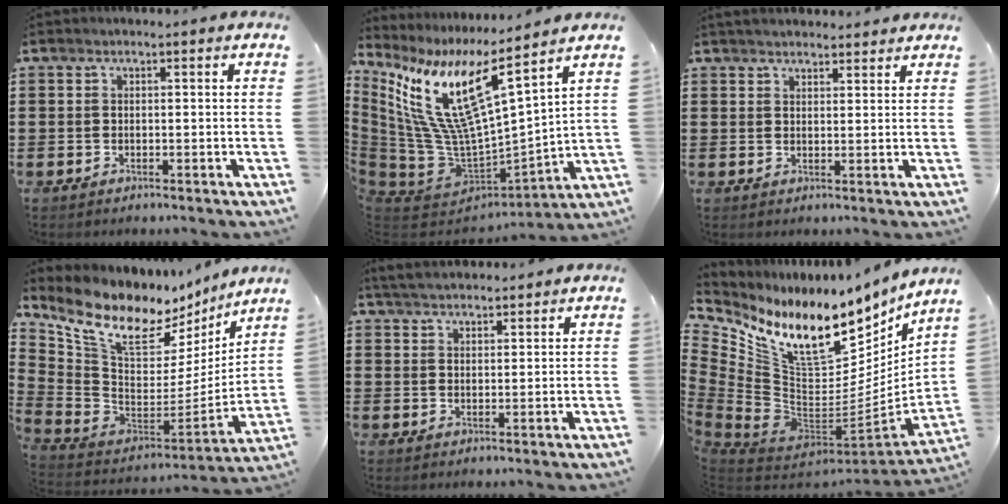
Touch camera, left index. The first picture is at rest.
{"total": 14.5, "force": [7.7, 3.6, 11.7], "torque": [-0.275, -0.066, 0.123]}
{"total": 2.4, "force": [2.3, 0.5, 0.2], "torque": [-0.009, 0.000, 0.045]}
{"total": 12.4, "force": [7.7, 6.2, 7.5], "torque": [-0.166, -0.050, 0.135]}
{"total": 3.5, "force": [3.4, 0.7, 0.7], "torque": [-0.024, -0.002, 0.065]}
{"total": 14.1, "force": [9.0, 6.2, 8.9], "torque": [-0.187, -0.071, 0.155]}